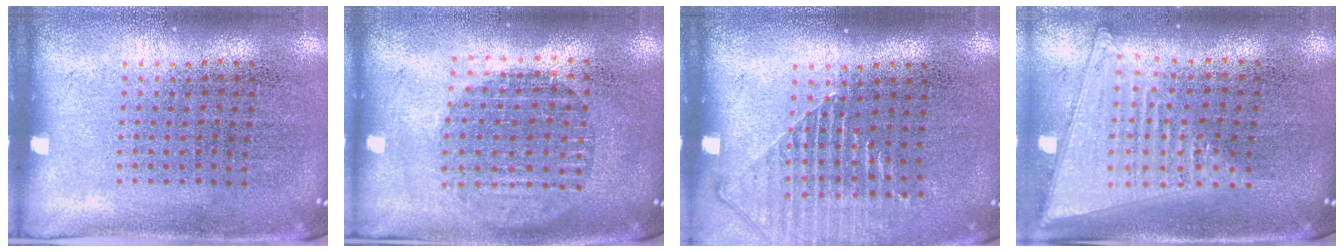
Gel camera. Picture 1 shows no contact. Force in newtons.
{"total": 1.8, "press": 1.5, "slide": 1.0}
{"total": 1.4, "press": 1.3, "slide": 0.5}
{"total": 1.9, "press": 1.7, "slide": 0.9}